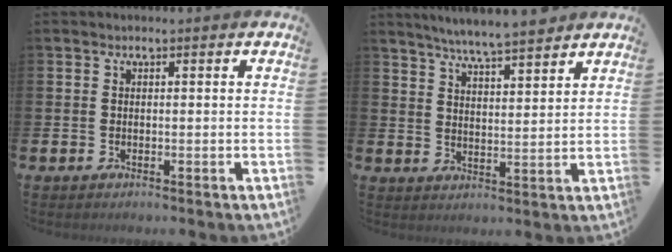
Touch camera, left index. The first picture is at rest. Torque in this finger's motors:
{"motor_torque": [0.91, -0.90, 0.26, 0.11]}